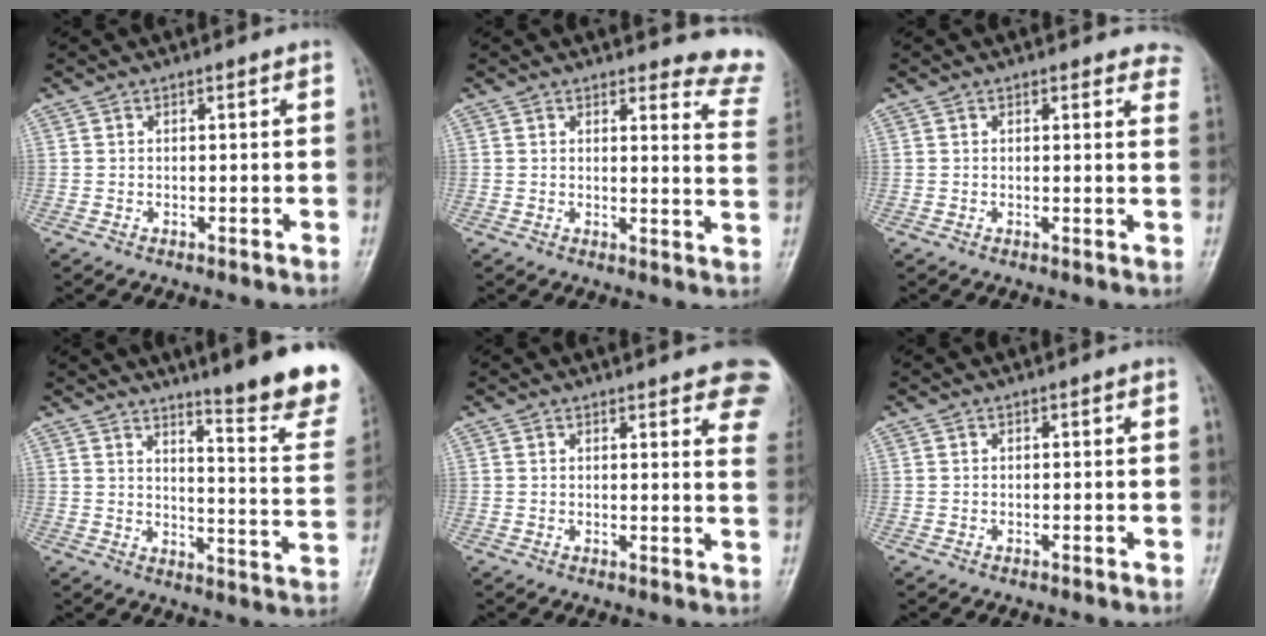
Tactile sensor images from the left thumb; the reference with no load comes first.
{"total": 10.4, "force": [10.3, 1.6, 0.5], "torque": [0.041, -0.114, 0.075]}
{"total": 5.9, "force": [5.4, 2.1, 1.1], "torque": [0.027, -0.020, 0.031]}
{"total": 17.9, "force": [13.3, 2.0, 11.8], "torque": [-0.121, -0.106, 0.171]}
{"total": 12.5, "force": [9.1, 3.2, 8.1], "torque": [-0.069, -0.031, 0.088]}
{"total": 0.0}